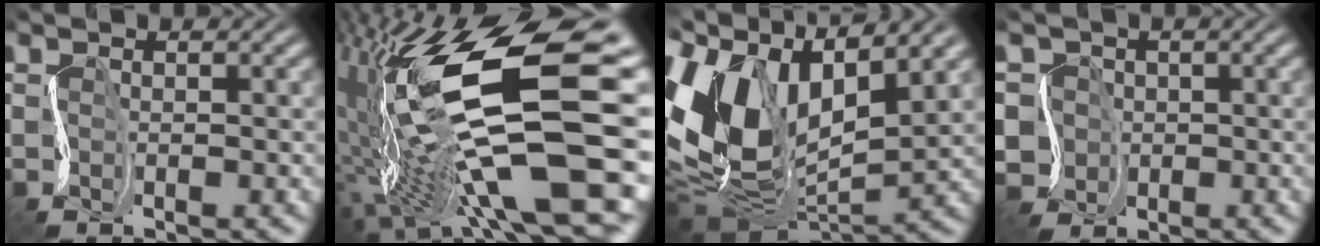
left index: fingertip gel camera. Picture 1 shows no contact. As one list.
[{"total": 16.9, "force": [0.3, 5.6, 15.9], "torque": [-0.298, 0.008, 0.002]}, {"total": 13.0, "force": [3.3, 7.4, 10.1], "torque": [-0.223, -0.005, 0.057]}, {"total": 6.6, "force": [-2.2, 6.1, 1.5], "torque": [-0.037, 0.001, -0.069]}]